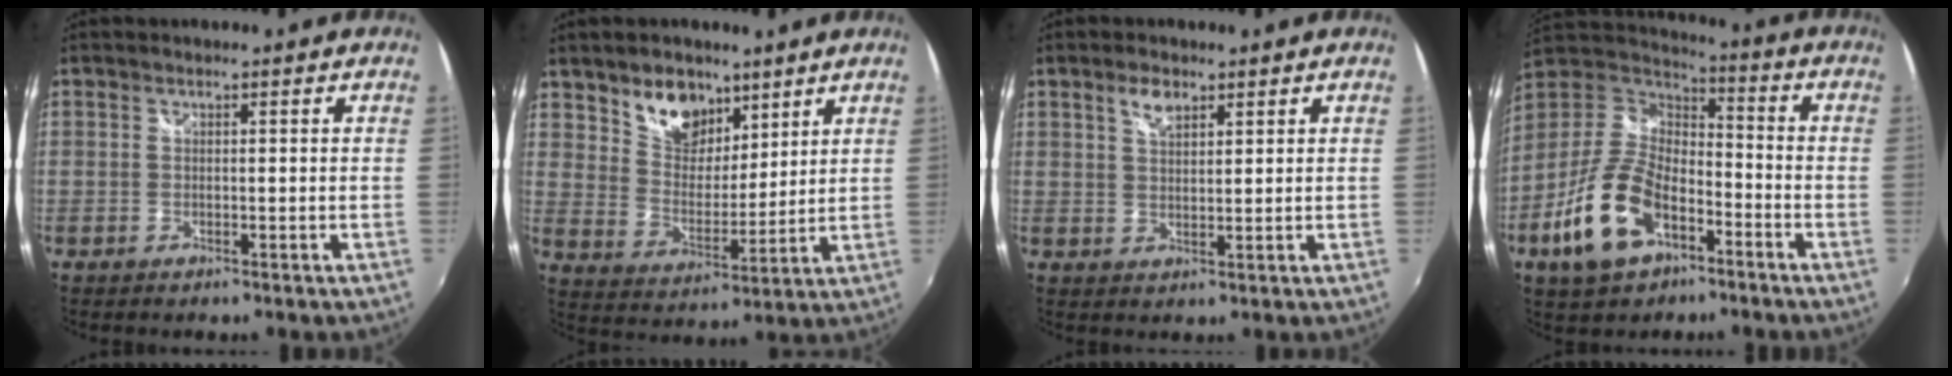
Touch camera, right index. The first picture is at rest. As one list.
[{"total": 10.6, "force": [7.1, 6.6, 4.4], "torque": [-0.074, 0.009, 0.132]}, {"total": 3.6, "force": [2.2, 1.7, 2.2], "torque": [-0.038, 0.005, 0.039]}, {"total": 17.1, "force": [-7.9, 9.5, 11.8], "torque": [-0.257, -0.006, -0.139]}]